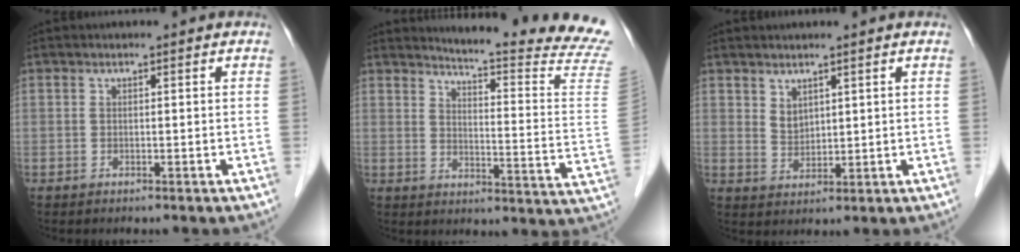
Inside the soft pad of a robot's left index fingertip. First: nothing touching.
{"total": 20.0, "force": [19.0, -2.0, 5.8], "torque": [-0.092, -0.153, 0.213]}
{"total": 2.7, "force": [1.8, 1.7, 1.1], "torque": [-0.026, -0.004, 0.045]}